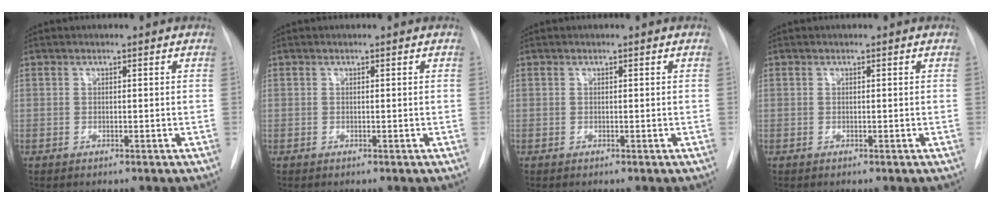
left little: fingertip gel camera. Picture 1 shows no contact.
{"total": 0.0}
{"total": 0.0}
{"total": 0.0}